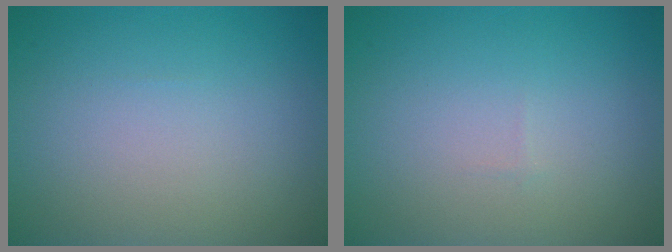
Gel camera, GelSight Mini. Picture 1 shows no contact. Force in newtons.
{"total": 0.0}